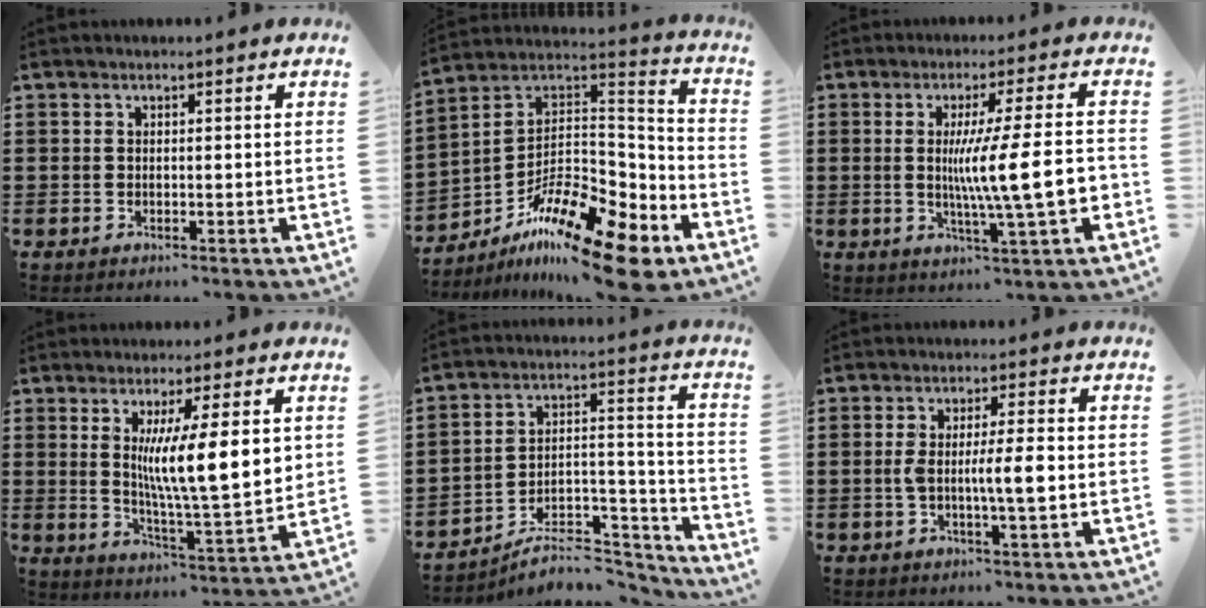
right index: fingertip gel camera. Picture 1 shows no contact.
{"total": 16.3, "force": [-11.3, 4.5, 10.8], "torque": [-0.196, 0.032, -0.203]}
{"total": 11.3, "force": [-1.0, 0.7, 11.2], "torque": [-0.192, -0.013, -0.020]}
{"total": 11.0, "force": [3.1, 1.5, 10.4], "torque": [-0.185, -0.014, 0.048]}
{"total": 7.2, "force": [-6.1, 2.8, 2.5], "torque": [-0.032, 0.014, -0.114]}
{"total": 5.6, "force": [-0.6, 0.6, 5.5], "torque": [-0.113, -0.006, -0.021]}